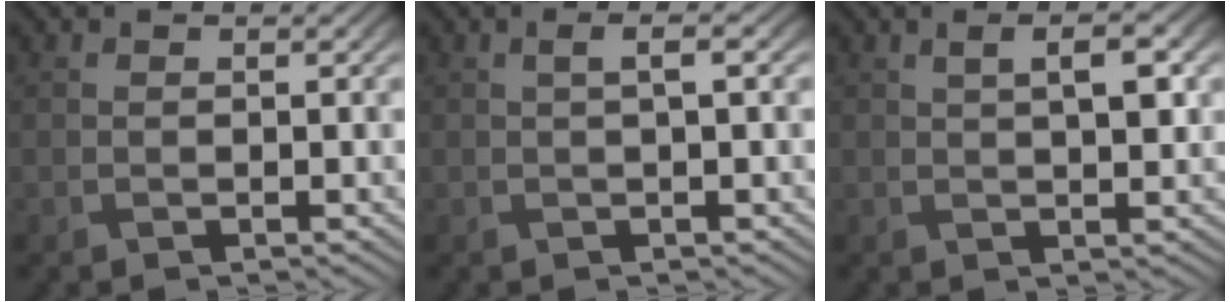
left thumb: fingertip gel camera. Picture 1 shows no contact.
{"total": 1.8, "force": [0.3, 0.3, 1.7], "torque": [-0.032, 0.011, 0.003]}
{"total": 3.7, "force": [1.0, 1.1, 3.3], "torque": [-0.057, 0.002, 0.019]}